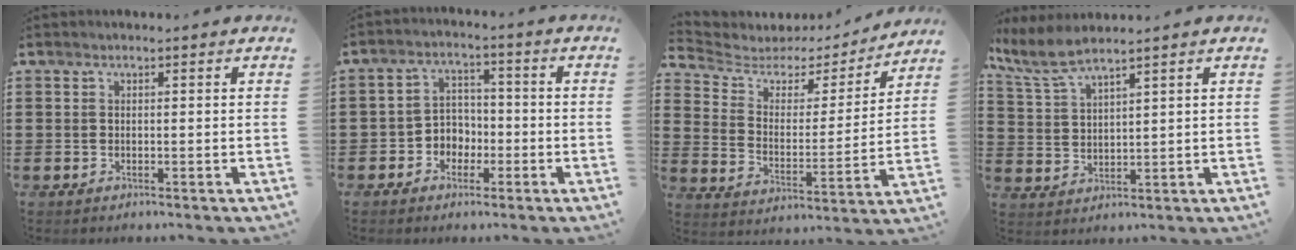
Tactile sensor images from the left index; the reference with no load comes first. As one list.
[{"total": 4.3, "force": [-2.2, 3.5, 1.2], "torque": [-0.034, 0.012, -0.047]}, {"total": 4.0, "force": [3.1, 2.2, 1.1], "torque": [-0.050, -0.020, 0.046]}, {"total": 5.5, "force": [4.6, 0.9, 2.9], "torque": [-0.074, -0.010, 0.083]}]